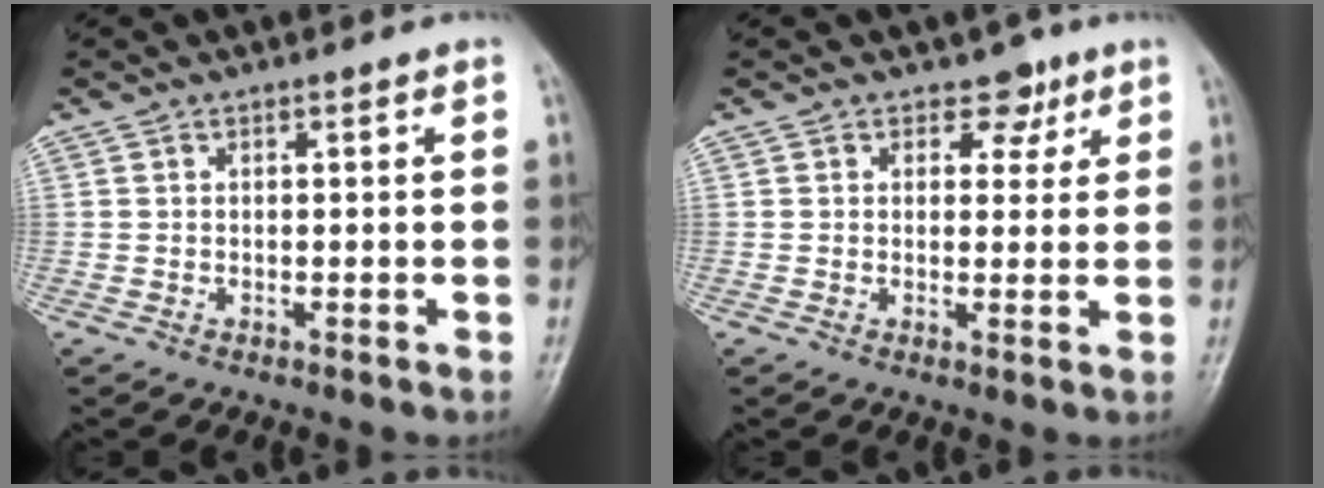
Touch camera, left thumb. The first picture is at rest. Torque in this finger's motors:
{"motor_torque": [0.23, 0.20, -0.22, -0.21, 0.01]}